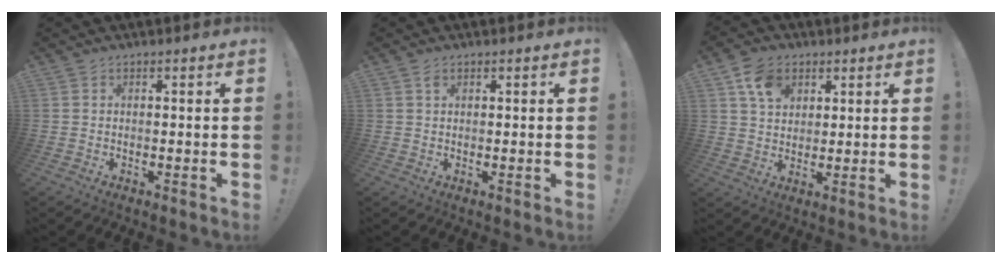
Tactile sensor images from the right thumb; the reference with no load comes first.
{"total": 1.1, "force": [0.7, 0.7, 0.6], "torque": [-0.013, 0.001, 0.013]}
{"total": 8.4, "force": [4.0, 6.4, 3.7], "torque": [-0.057, -0.012, 0.078]}